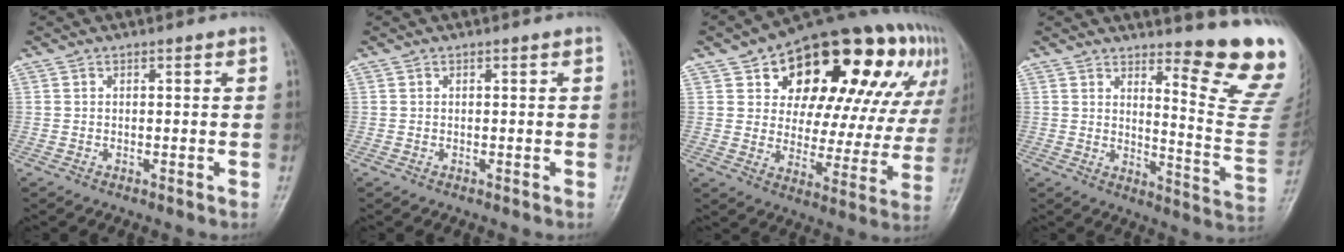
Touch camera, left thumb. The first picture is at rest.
{"total": 0.0}
{"total": 29.2, "force": [12.8, 14.9, 21.6], "torque": [-0.260, 0.023, 0.190]}
{"total": 15.6, "force": [12.1, 1.6, 9.8], "torque": [-0.104, -0.145, 0.153]}